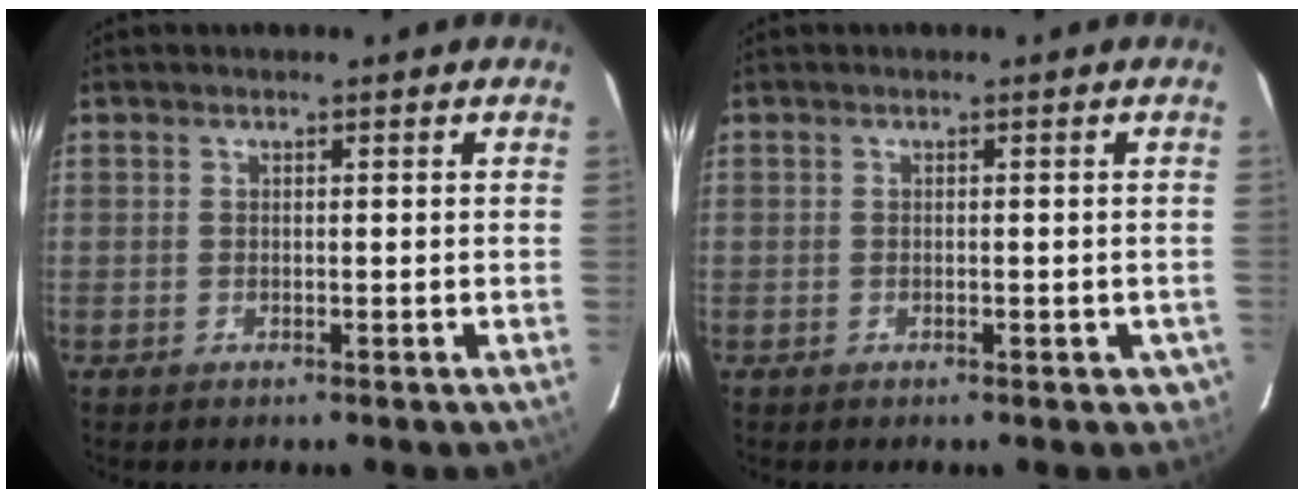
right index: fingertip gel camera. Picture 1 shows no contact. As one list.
[{"total": 2.4, "force": [-1.3, 1.3, 1.5], "torque": [-0.001, 0.005, -0.012]}]